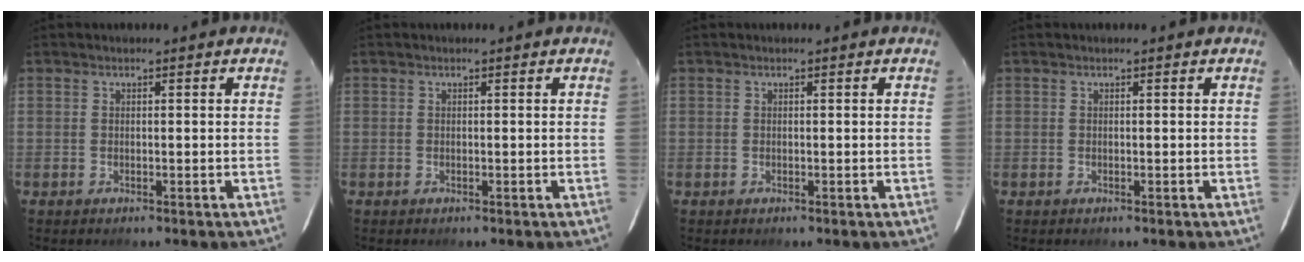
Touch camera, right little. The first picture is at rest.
{"total": 0.0}
{"total": 0.0}
{"total": 0.0}